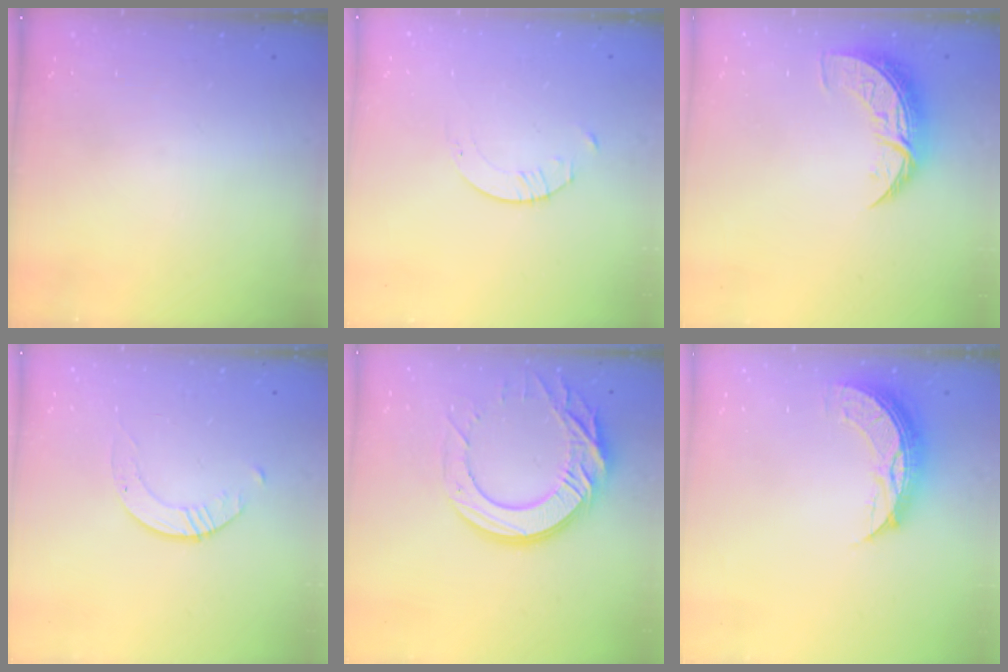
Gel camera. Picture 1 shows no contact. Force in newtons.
{"total": 1.6, "press": 1.6, "slide": 0.2}
{"total": 8.6, "press": 8.5, "slide": 0.8}
{"total": 1.7, "press": 1.7, "slide": 0.2}
{"total": 17.9, "press": 17.8, "slide": 1.9}
{"total": 8.4, "press": 8.4, "slide": 0.8}